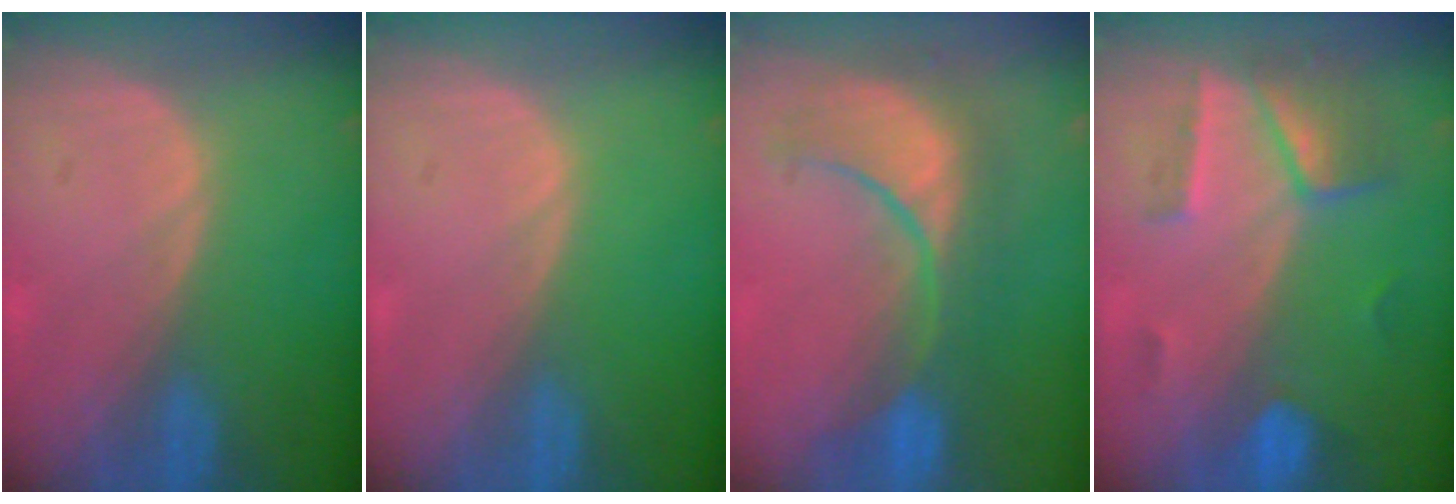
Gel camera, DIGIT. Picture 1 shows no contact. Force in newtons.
{"total": 0.0}
{"total": 9.6, "press": 9.5, "slide": 1.7}
{"total": 7.3, "press": 6.4, "slide": 3.5}